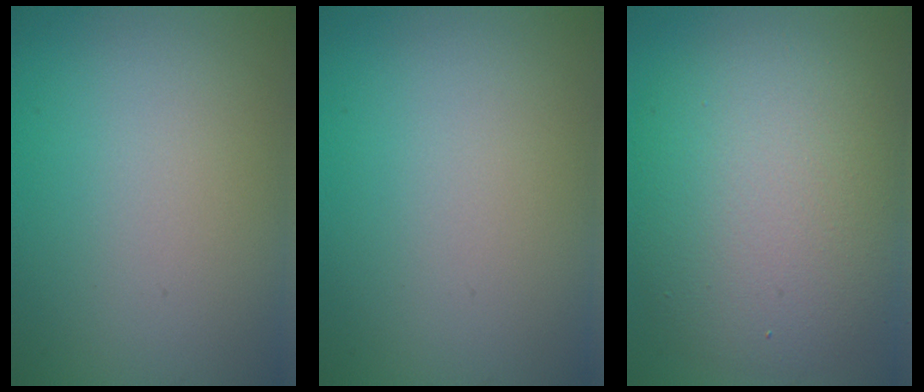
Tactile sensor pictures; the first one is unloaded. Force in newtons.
{"total": 0.0}
{"total": 9.3, "press": 9.3, "slide": 0.7}